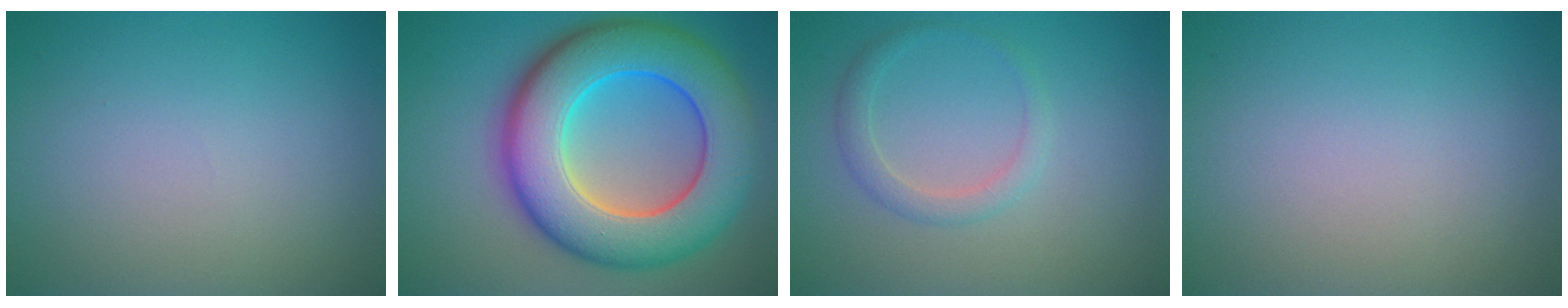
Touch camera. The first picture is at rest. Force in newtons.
{"total": 12.7, "press": 12.7, "slide": 0.2}
{"total": 1.7, "press": 1.7, "slide": 0.1}
{"total": 0.0}